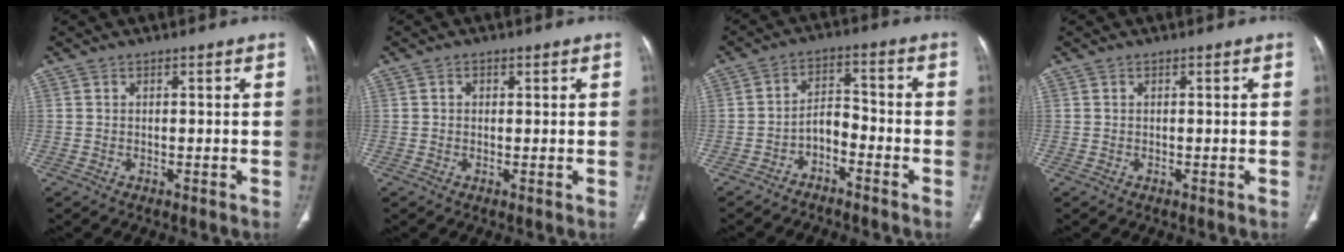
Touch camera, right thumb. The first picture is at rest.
{"total": 1.1, "force": [0.3, 0.9, 0.5], "torque": [-0.002, 0.001, 0.003]}
{"total": 5.1, "force": [-3.4, 2.6, 2.7], "torque": [-0.039, 0.048, -0.064]}
{"total": 0.0}